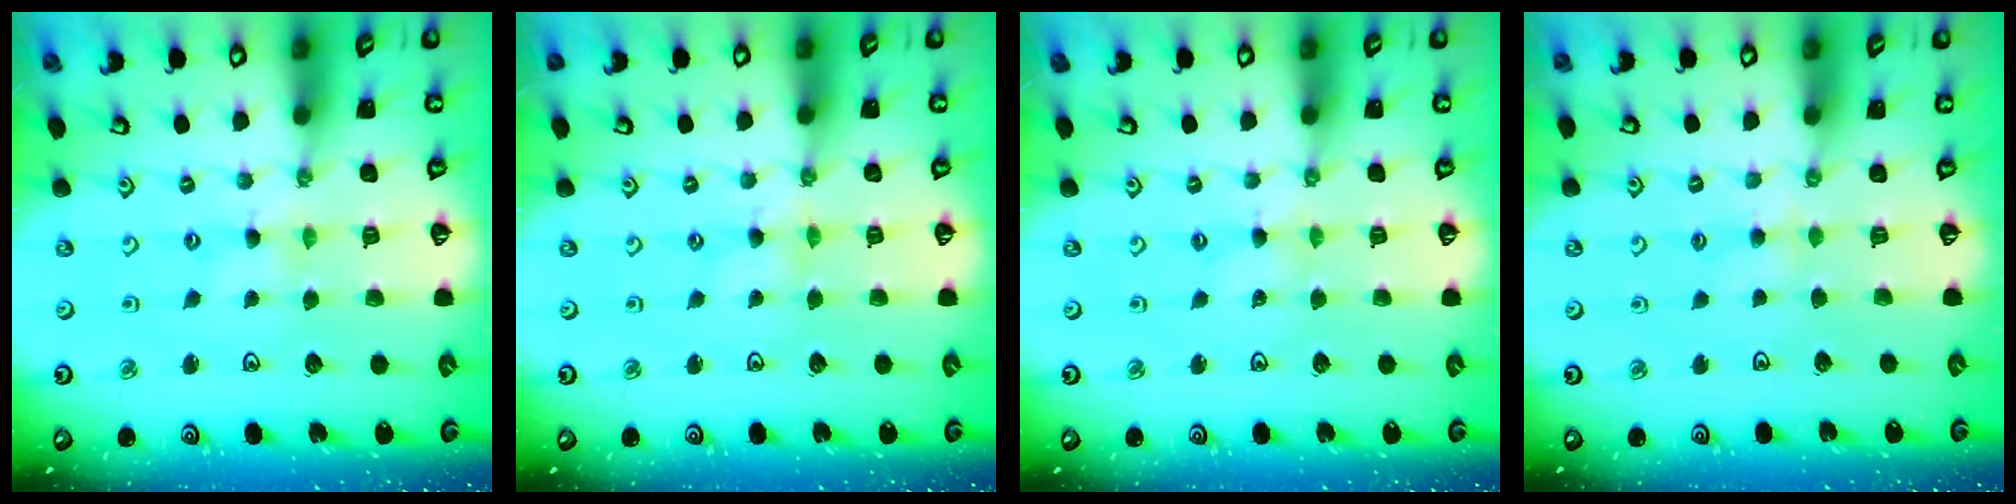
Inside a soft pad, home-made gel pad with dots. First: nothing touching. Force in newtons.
{"total": 1.1, "press": 1.0, "slide": 0.2}
{"total": 0.8, "press": 0.7, "slide": 0.3}
{"total": 2.8, "press": 2.7, "slide": 0.5}